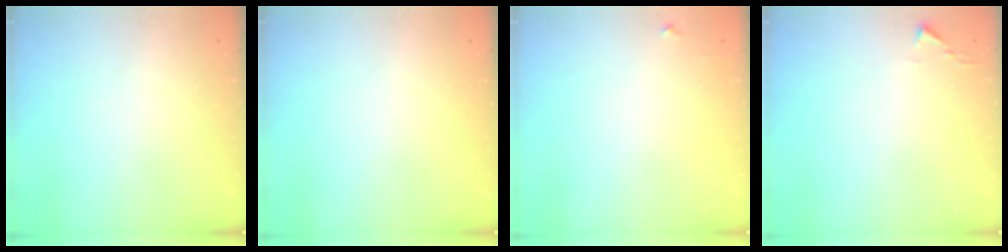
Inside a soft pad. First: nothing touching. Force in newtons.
{"total": 0.0}
{"total": 4.1, "press": 4.1, "slide": 0.6}
{"total": 2.4, "press": 2.4, "slide": 0.3}